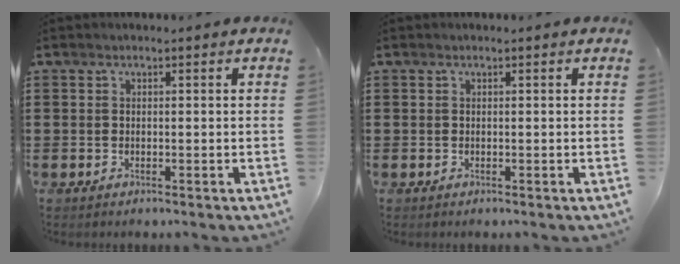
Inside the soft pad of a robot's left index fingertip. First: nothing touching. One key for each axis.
{"total": 0.0}